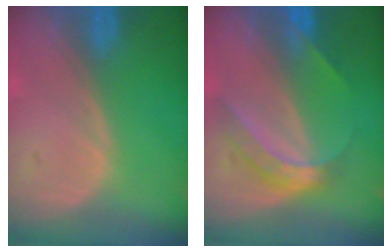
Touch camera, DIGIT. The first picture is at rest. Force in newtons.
{"total": 6.1, "press": 5.1, "slide": 3.2}